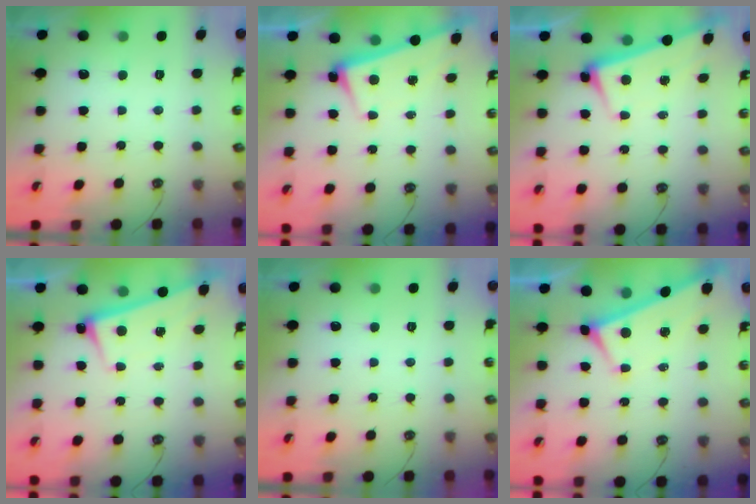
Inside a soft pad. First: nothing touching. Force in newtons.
{"total": 2.6, "press": 2.5, "slide": 1.0}
{"total": 2.5, "press": 2.4, "slide": 0.6}
{"total": 2.8, "press": 2.8, "slide": 0.5}
{"total": 0.0}
{"total": 2.4, "press": 2.3, "slide": 0.6}